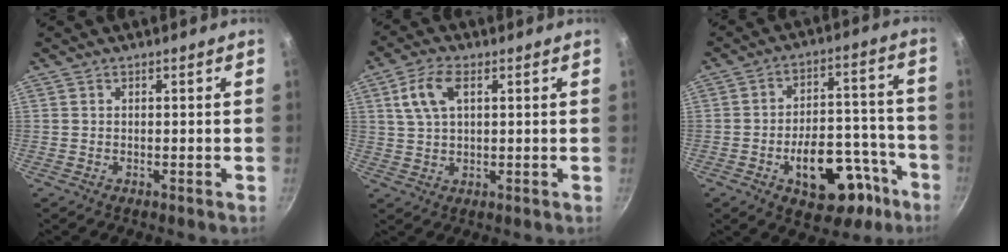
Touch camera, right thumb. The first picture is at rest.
{"total": 7.4, "force": [2.5, 4.0, 5.8], "torque": [-0.110, 0.007, 0.045]}
{"total": 18.0, "force": [-8.3, 10.1, 12.3], "torque": [-0.128, 0.067, -0.104]}